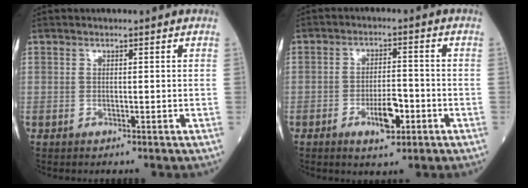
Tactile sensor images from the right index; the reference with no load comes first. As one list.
[{"total": 5.4, "force": [-2.4, 1.8, 4.5], "torque": [-0.079, 0.000, -0.036]}]